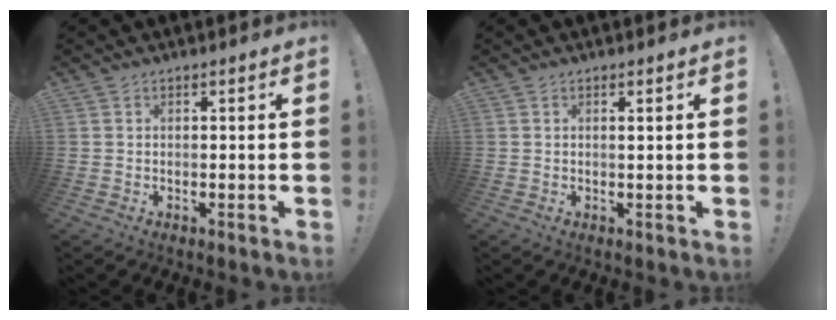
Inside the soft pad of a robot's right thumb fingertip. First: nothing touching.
{"total": 1.0, "force": [0.6, -0.1, 0.8], "torque": [-0.005, -0.005, 0.006]}